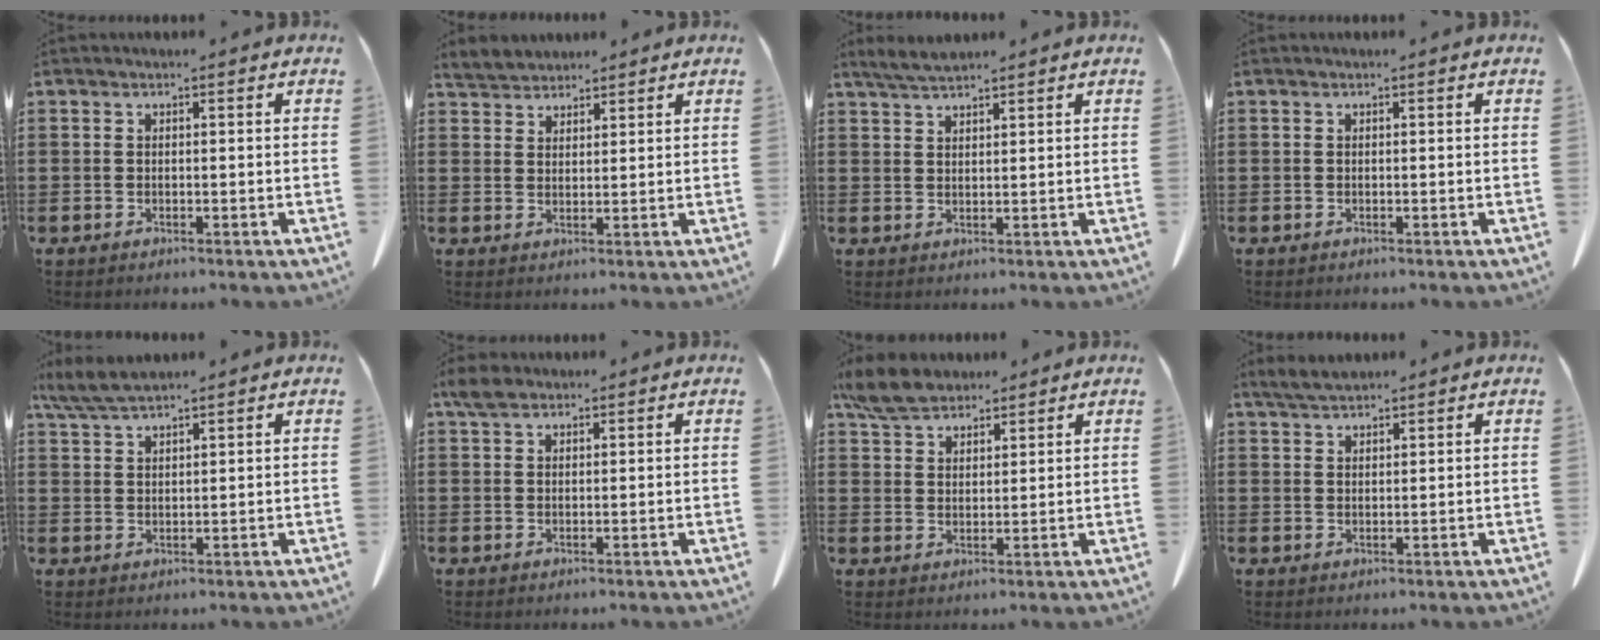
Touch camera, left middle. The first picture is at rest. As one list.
[{"total": 3.0, "force": [3.0, 0.5, 0.0], "torque": [-0.011, -0.006, 0.059]}, {"total": 2.8, "force": [2.5, 0.2, 1.3], "torque": [-0.032, -0.005, 0.049]}, {"total": 0.0}, {"total": 4.5, "force": [3.8, 0.5, 2.4], "torque": [-0.056, -0.008, 0.072]}, {"total": 2.7, "force": [2.1, 1.3, 1.1], "torque": [-0.029, 0.006, 0.041]}, {"total": 6.0, "force": [5.1, 2.4, 2.1], "torque": [-0.060, -0.002, 0.099]}, {"total": 2.8, "force": [2.5, 0.4, 1.1], "torque": [-0.029, -0.004, 0.049]}]